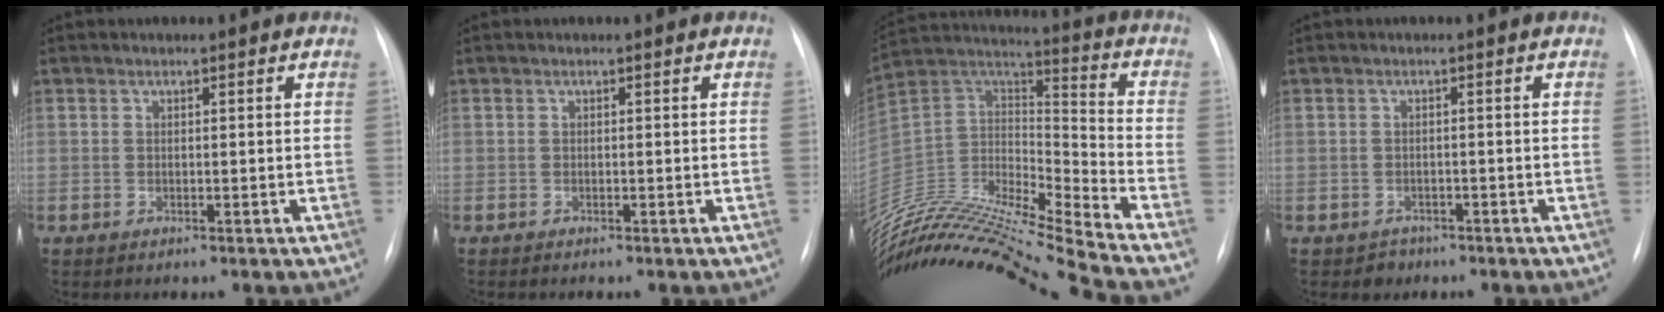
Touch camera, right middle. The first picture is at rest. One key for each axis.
{"total": 0.0}
{"total": 28.5, "fx": -26.1, "fy": -1.0, "fz": 11.5, "tx": -0.256, "ty": -0.021, "tz": -0.450}
{"total": 1.7, "fx": -1.1, "fy": 1.3, "fz": -0.2, "tx": 0.001, "ty": 0.006, "tz": -0.016}